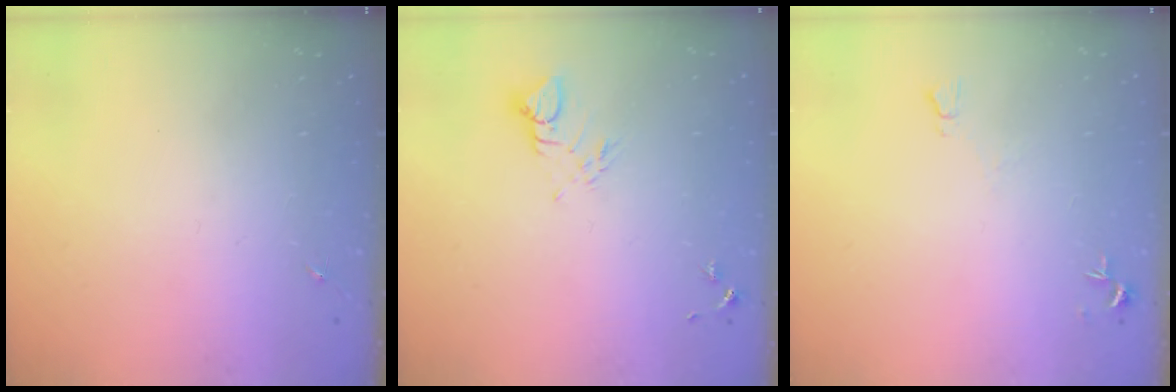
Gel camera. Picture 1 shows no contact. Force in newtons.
{"total": 4.8, "press": 4.8, "slide": 0.2}
{"total": 4.9, "press": 4.9, "slide": 0.6}